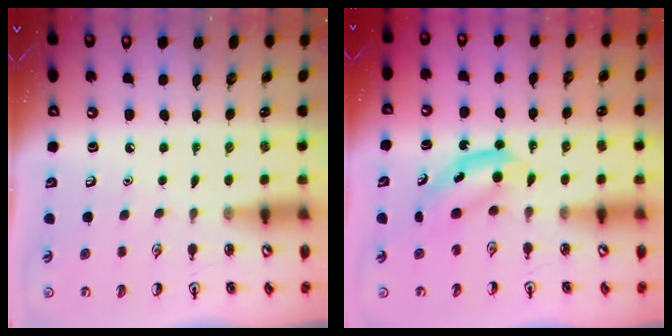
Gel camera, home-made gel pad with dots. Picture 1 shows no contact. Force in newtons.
{"total": 5.2, "press": 5.2, "slide": 0.6}